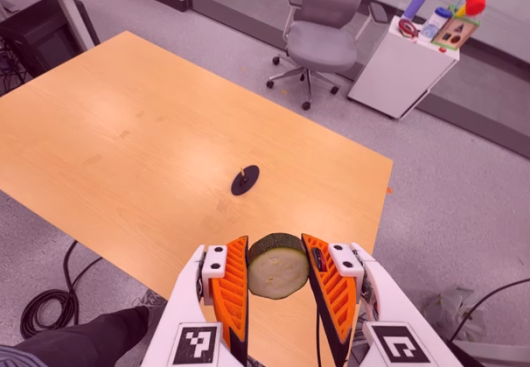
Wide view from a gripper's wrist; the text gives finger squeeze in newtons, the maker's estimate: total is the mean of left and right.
{"total": 12.1, "left": 11.2, "right": 13.0}